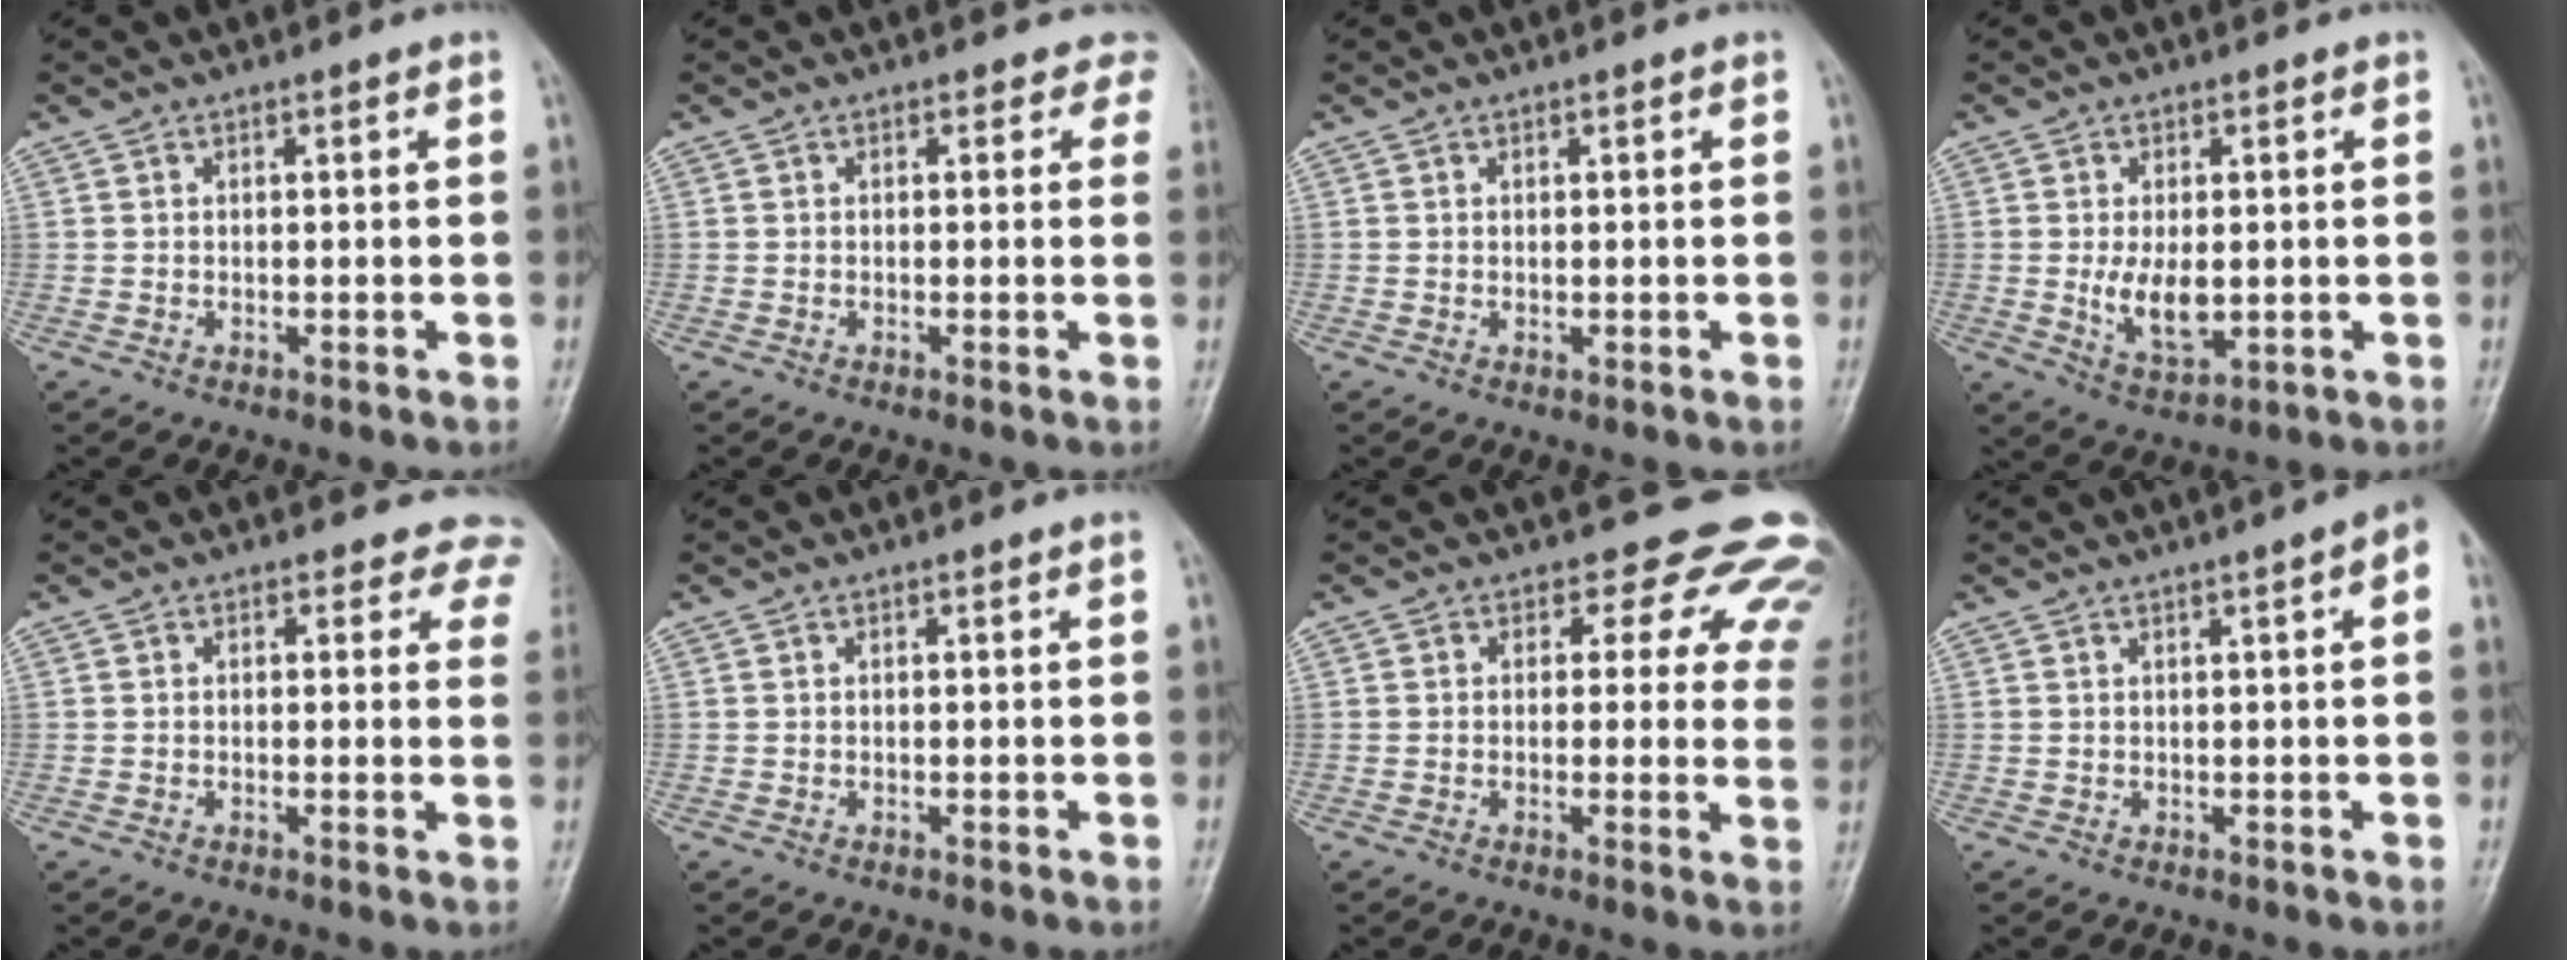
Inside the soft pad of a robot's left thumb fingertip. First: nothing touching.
{"total": 2.6, "force": [1.8, 1.8, 0.6], "torque": [0.023, -0.006, -0.004]}
{"total": 0.8, "force": [0.2, 0.4, 0.6], "torque": [-0.008, -0.001, 0.006]}
{"total": 6.7, "force": [-0.3, 3.7, 5.6], "torque": [-0.090, -0.015, 0.003]}
{"total": 5.1, "force": [4.0, 2.9, 1.0], "torque": [0.030, -0.011, 0.016]}
{"total": 0.0}
{"total": 12.1, "force": [9.0, 6.9, 4.3], "torque": [0.009, -0.037, 0.069]}
{"total": 4.3, "force": [1.6, 0.4, 3.9], "torque": [-0.051, 0.012, 0.017]}